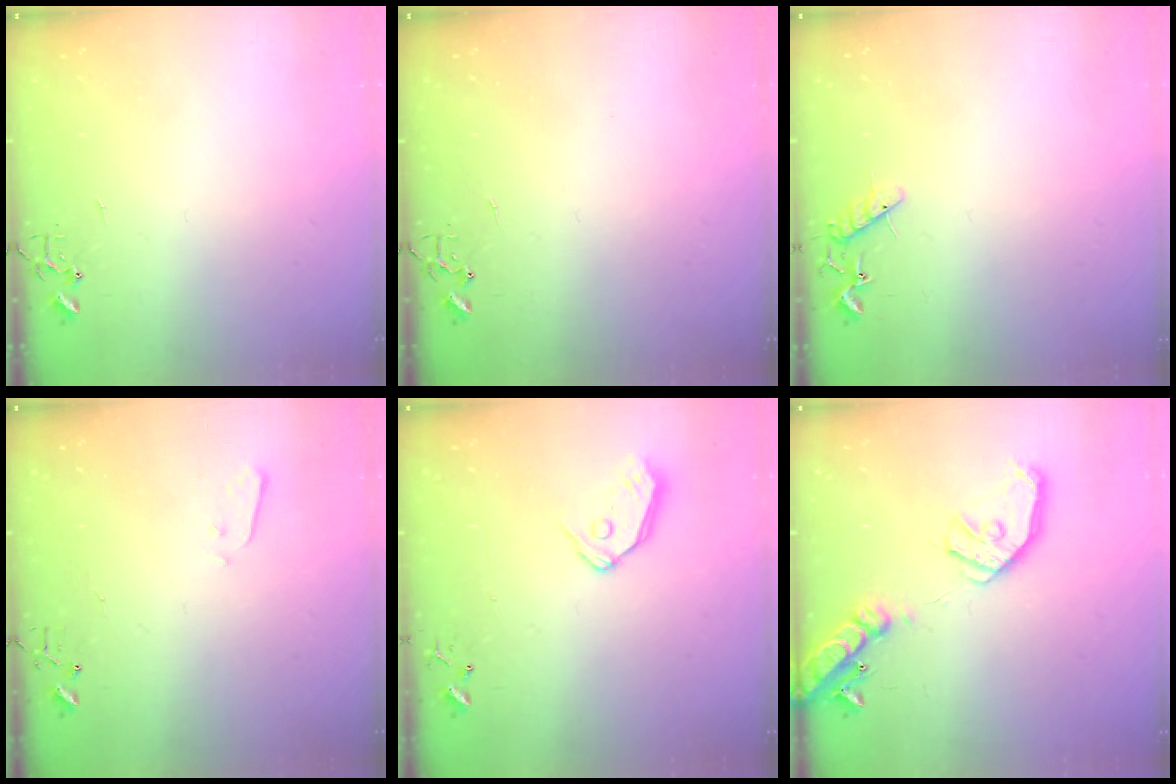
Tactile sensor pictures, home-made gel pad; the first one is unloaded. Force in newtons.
{"total": 0.0}
{"total": 10.4, "press": 10.3, "slide": 0.9}
{"total": 1.9, "press": 1.9, "slide": 0.4}
{"total": 9.3, "press": 9.2, "slide": 1.2}
{"total": 18.8, "press": 18.6, "slide": 3.0}